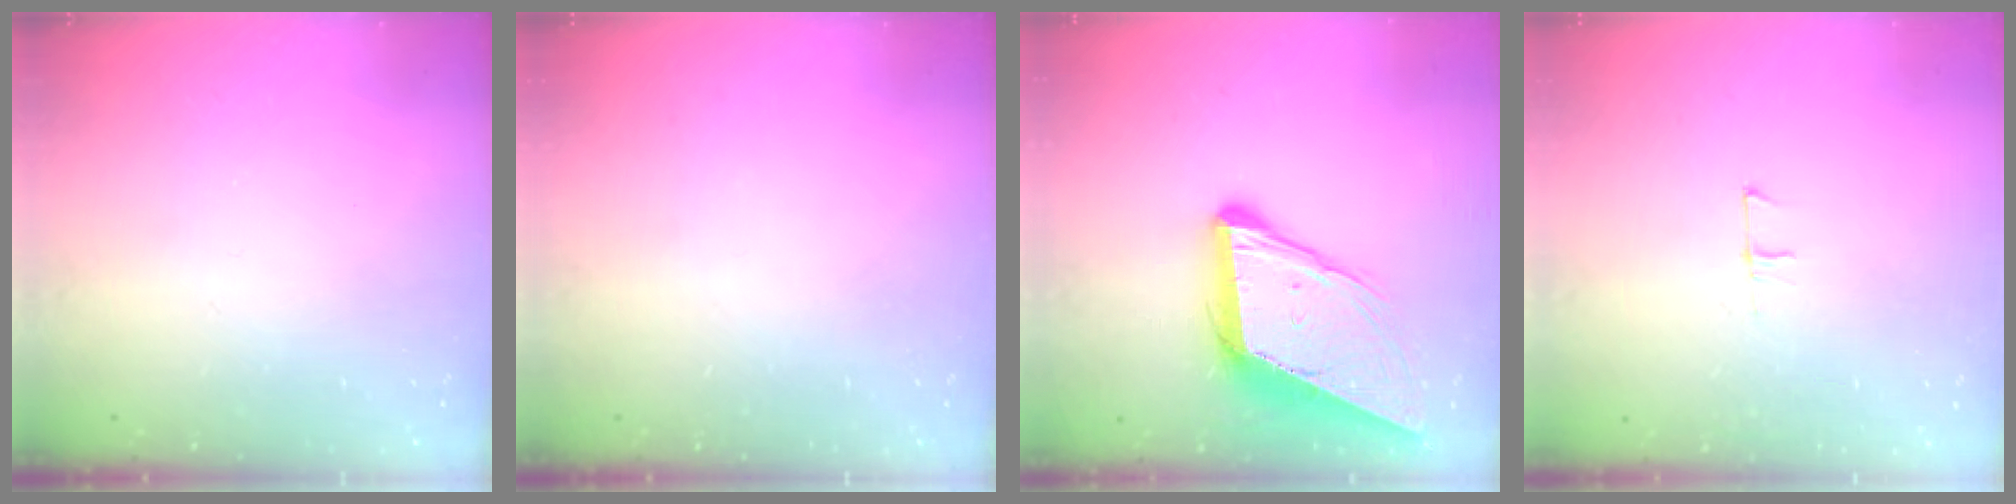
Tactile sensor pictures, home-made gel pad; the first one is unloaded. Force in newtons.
{"total": 0.0}
{"total": 13.2, "press": 12.6, "slide": 4.0}
{"total": 4.8, "press": 4.8, "slide": 0.3}